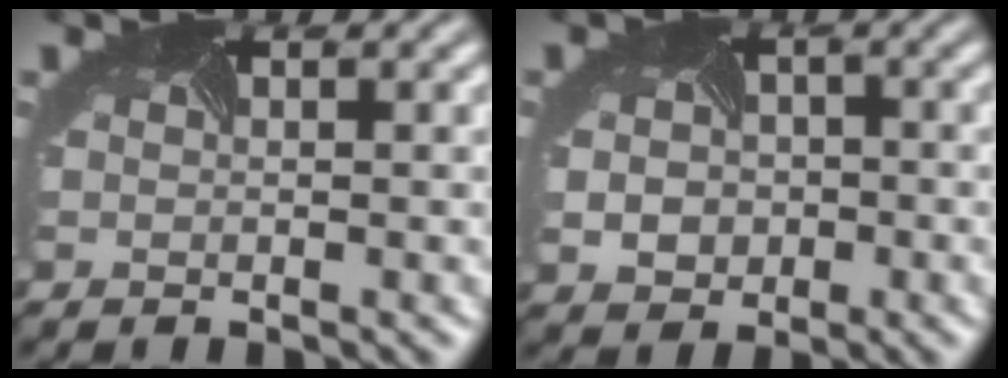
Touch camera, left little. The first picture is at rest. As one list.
[{"total": 3.7, "force": [-0.4, 3.3, 1.8], "torque": [-0.025, -0.003, -0.004]}]